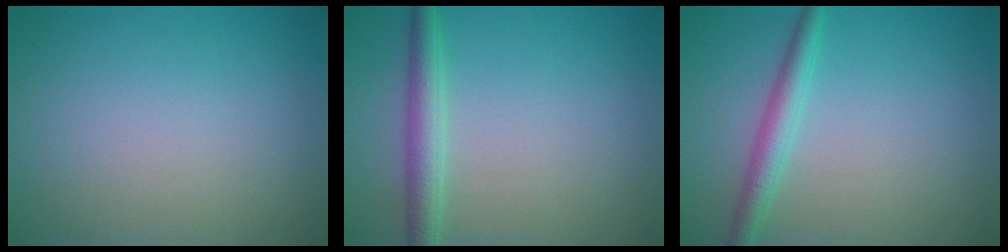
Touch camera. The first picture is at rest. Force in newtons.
{"total": 2.8, "press": 2.8, "slide": 0.1}
{"total": 2.5, "press": 2.5, "slide": 0.1}